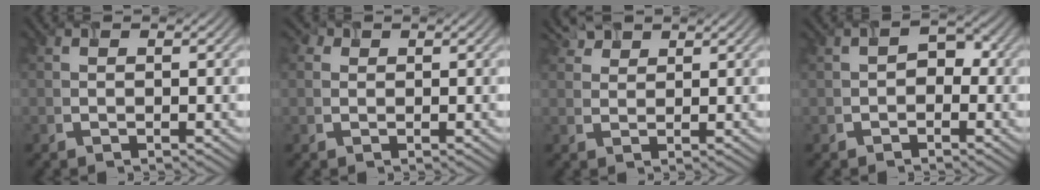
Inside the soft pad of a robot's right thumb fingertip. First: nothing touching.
{"total": 1.4, "force": [0.6, 1.1, 0.6], "torque": [-0.013, 0.009, 0.014]}
{"total": 3.9, "force": [3.0, 1.9, 1.7], "torque": [-0.042, 0.017, 0.065]}
{"total": 1.9, "force": [-1.1, 1.3, 0.8], "torque": [-0.005, 0.010, -0.015]}